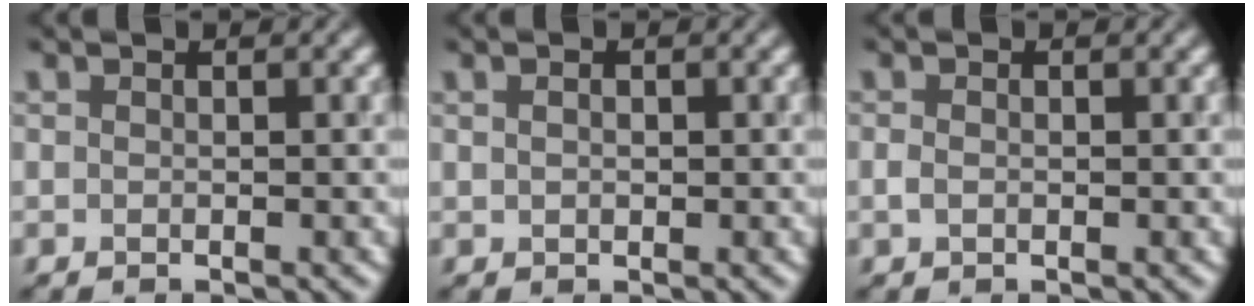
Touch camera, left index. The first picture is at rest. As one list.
[{"total": 1.4, "force": [0.5, 0.9, 0.9], "torque": [-0.013, 0.008, 0.003]}, {"total": 0.9, "force": [-0.1, 0.6, 0.6], "torque": [-0.015, -0.001, -0.004]}]